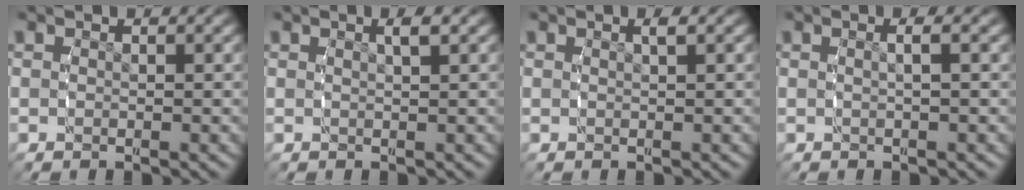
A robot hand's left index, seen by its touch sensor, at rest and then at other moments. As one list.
[{"total": 1.4, "force": [0.6, -0.5, 1.1], "torque": [-0.020, 0.003, 0.013]}, {"total": 0.9, "force": [0.3, -0.6, 0.6], "torque": [-0.012, 0.002, 0.008]}, {"total": 1.3, "force": [0.1, -0.4, 1.2], "torque": [-0.020, 0.004, 0.002]}]